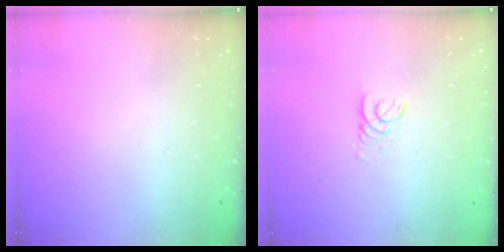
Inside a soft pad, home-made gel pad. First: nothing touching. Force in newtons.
{"total": 2.6, "press": 2.6, "slide": 0.2}